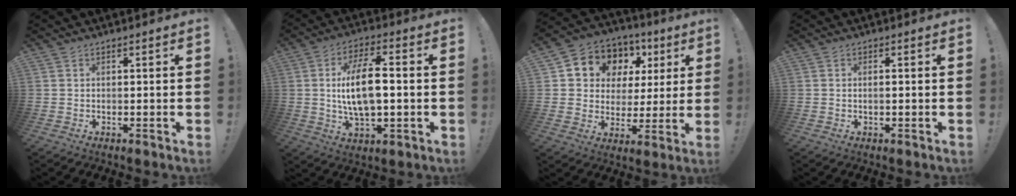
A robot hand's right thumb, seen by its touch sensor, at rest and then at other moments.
{"total": 14.0, "force": [0.3, 5.9, 12.7], "torque": [-0.230, 0.005, 0.001]}
{"total": 10.1, "force": [4.4, 8.4, 3.4], "torque": [-0.050, -0.034, 0.090]}
{"total": 1.3, "force": [-0.1, 0.1, 1.3], "torque": [-0.022, 0.000, -0.002]}